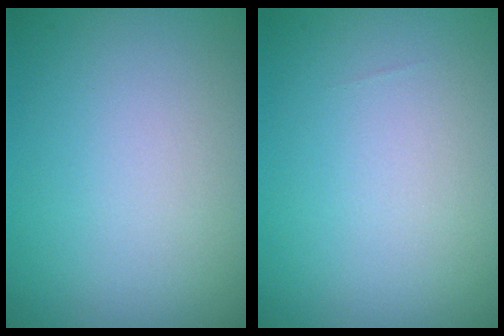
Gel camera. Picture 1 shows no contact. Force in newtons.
{"total": 0.0}